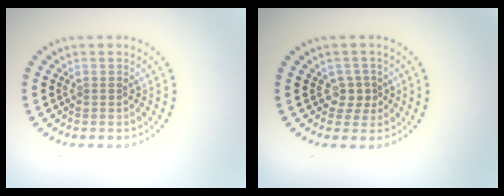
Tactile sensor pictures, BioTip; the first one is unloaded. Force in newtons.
{"total": 1.6, "press": 1.3, "slide": 1.0}